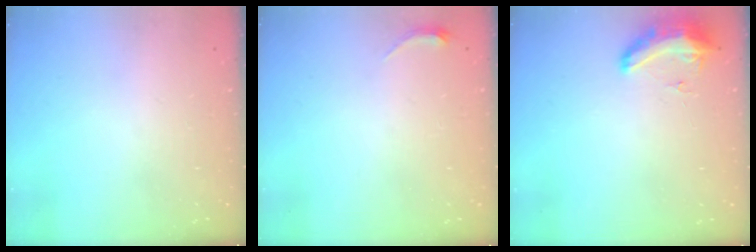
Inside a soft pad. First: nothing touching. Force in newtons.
{"total": 3.4, "press": 3.3, "slide": 0.7}
{"total": 9.6, "press": 9.0, "slide": 3.4}